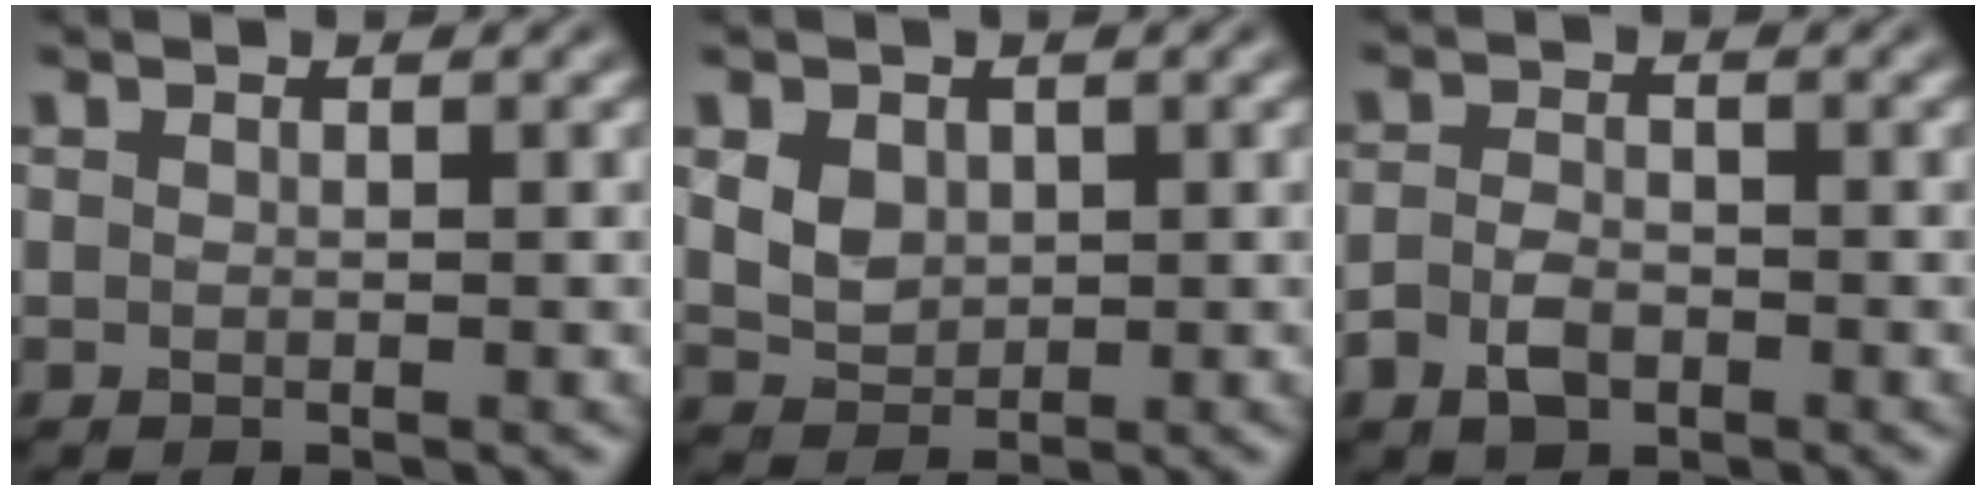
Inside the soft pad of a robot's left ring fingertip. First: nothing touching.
{"total": 3.2, "force": [1.0, 2.6, 1.7], "torque": [-0.040, 0.003, 0.016]}
{"total": 2.7, "force": [-1.3, 1.8, 1.6], "torque": [-0.032, -0.002, -0.028]}